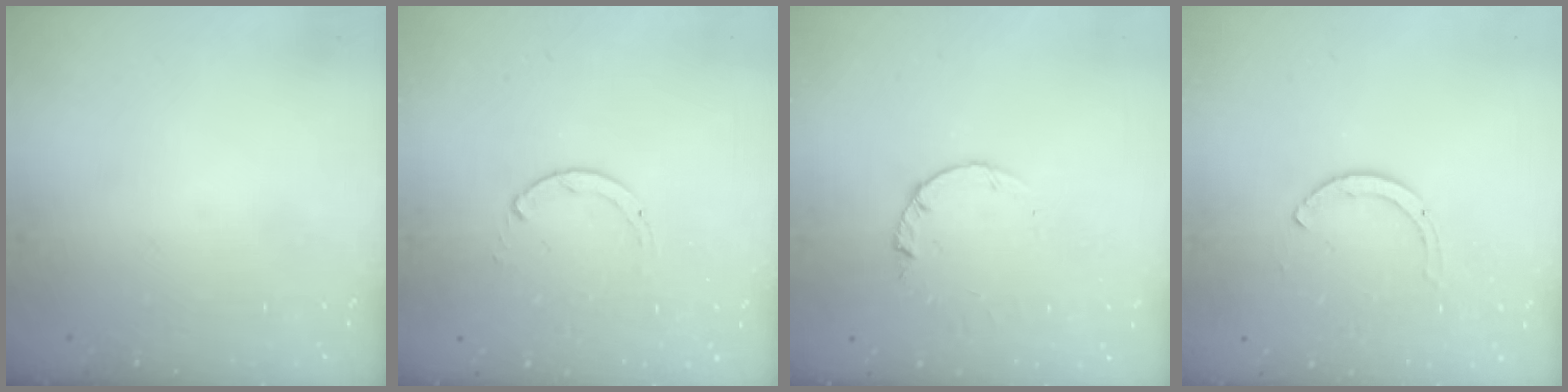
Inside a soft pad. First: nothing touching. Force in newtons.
{"total": 0.8, "press": 0.7, "slide": 0.1}
{"total": 0.9, "press": 0.8, "slide": 0.2}
{"total": 2.0, "press": 1.9, "slide": 0.3}